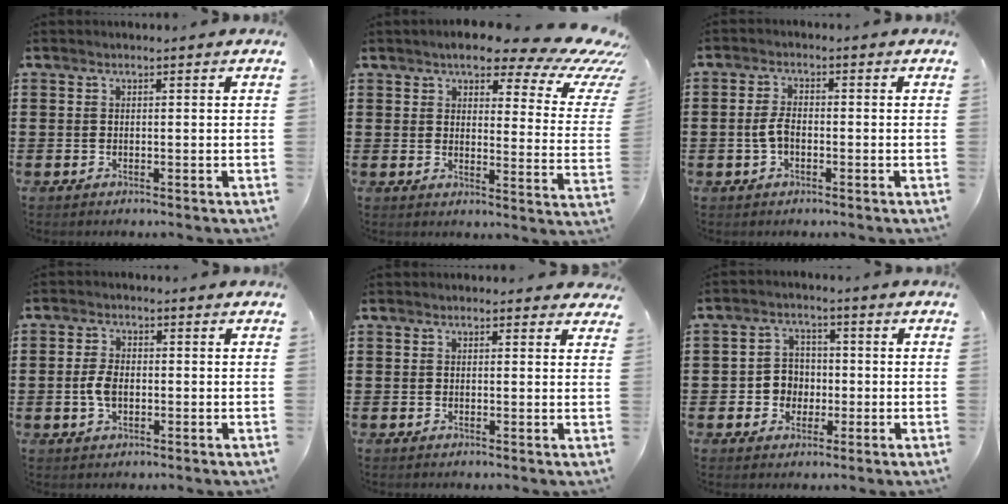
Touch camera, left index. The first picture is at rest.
{"total": 8.5, "force": [6.4, 2.3, 5.1], "torque": [-0.093, -0.038, 0.105]}
{"total": 3.5, "force": [-0.9, 1.7, 3.0], "torque": [-0.070, 0.001, -0.020]}
{"total": 3.8, "force": [-0.5, 2.1, 3.2], "torque": [-0.082, -0.003, -0.016]}
{"total": 1.0, "force": [0.7, 0.6, 0.4], "torque": [-0.002, 0.001, 0.012]}
{"total": 4.3, "force": [-1.0, 4.0, 1.4], "torque": [-0.040, 0.010, -0.022]}